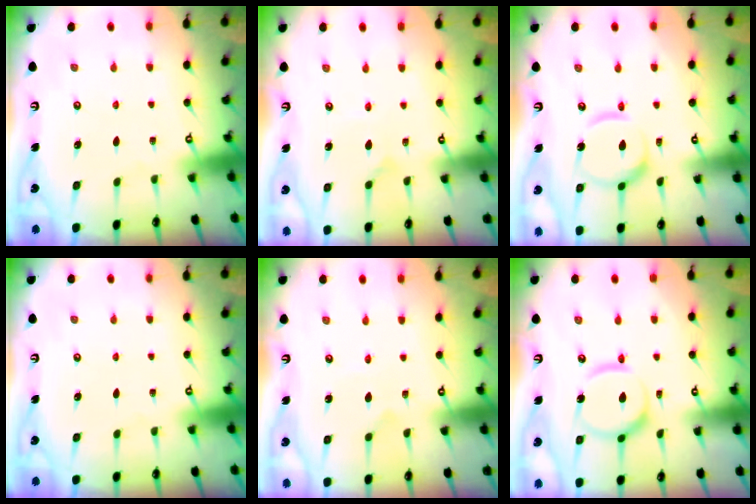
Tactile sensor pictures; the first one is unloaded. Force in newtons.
{"total": 2.6, "press": 2.6, "slide": 0.3}
{"total": 13.9, "press": 13.8, "slide": 1.4}
{"total": 0.0}
{"total": 2.3, "press": 2.3, "slide": 0.1}
{"total": 12.1, "press": 12.0, "slide": 1.1}